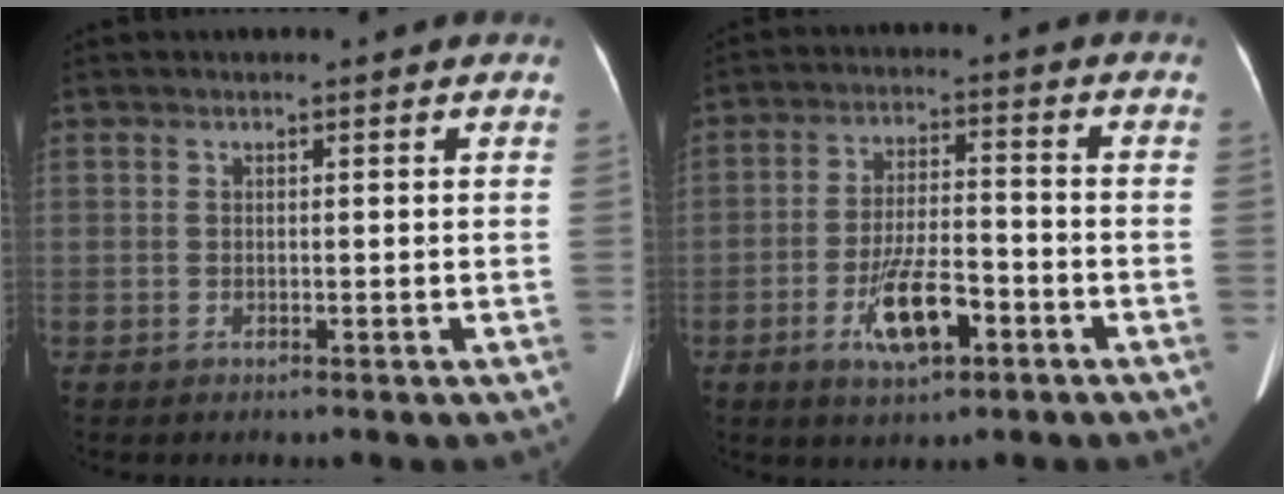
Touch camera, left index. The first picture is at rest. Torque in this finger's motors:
{"motor_torque": [1.29, 0.85, 0.24, 0.10]}